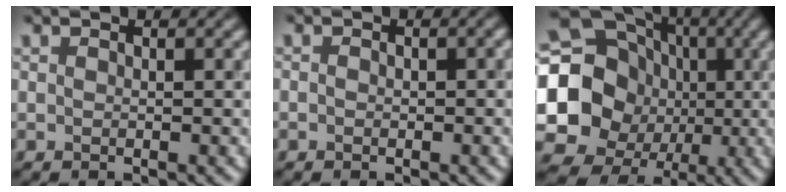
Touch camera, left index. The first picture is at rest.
{"total": 1.0, "force": [-0.3, 0.7, 0.7], "torque": [-0.010, -0.005, -0.006]}
{"total": 19.7, "force": [-1.1, 17.9, 8.1], "torque": [-0.176, 0.005, -0.061]}